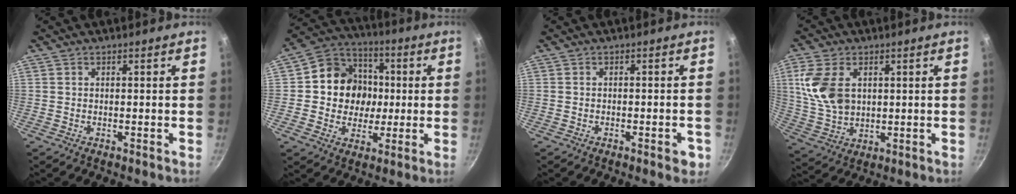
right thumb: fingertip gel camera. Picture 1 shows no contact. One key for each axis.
{"total": 13.5, "fx": 0.5, "fy": 12.2, "fz": 5.8, "tx": -0.060, "ty": 0.019, "tz": -0.002}
{"total": 2.9, "fx": -1.4, "fy": 1.1, "fz": 2.3, "tx": -0.023, "ty": 0.009, "tz": -0.016}
{"total": 11.6, "fx": 2.7, "fy": 7.8, "fz": 8.1, "tx": -0.150, "ty": -0.011, "tz": 0.062}